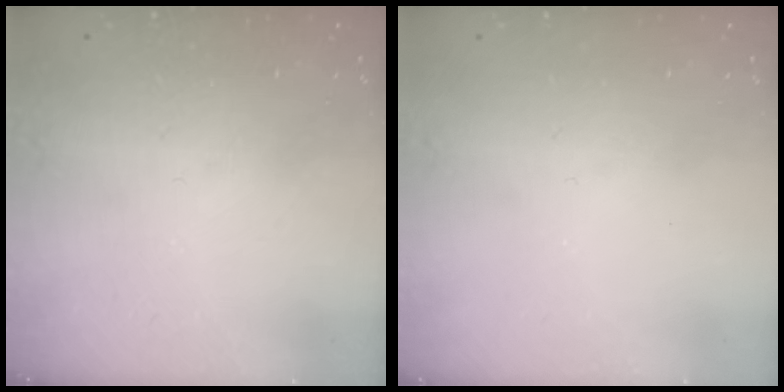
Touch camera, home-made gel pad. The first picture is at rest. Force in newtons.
{"total": 0.0}